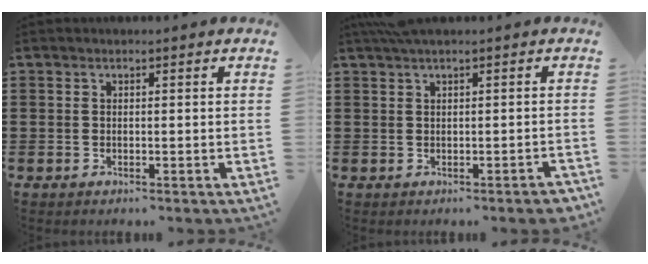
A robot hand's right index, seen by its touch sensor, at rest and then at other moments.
{"total": 1.9, "force": [0.2, 0.0, 1.9], "torque": [-0.035, -0.003, 0.006]}